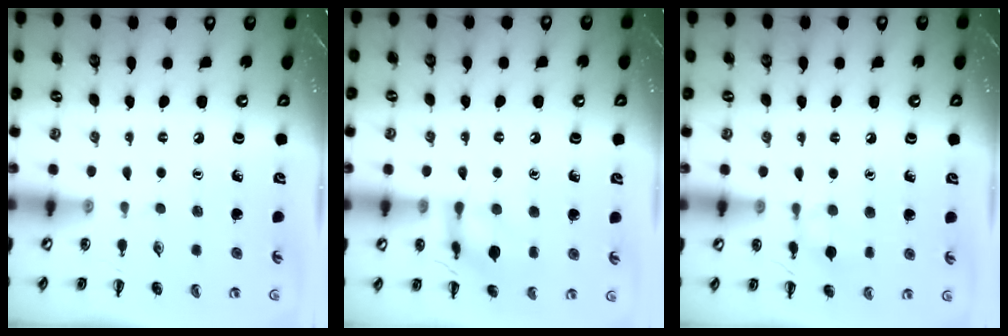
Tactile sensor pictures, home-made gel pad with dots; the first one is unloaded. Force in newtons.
{"total": 11.1, "press": 11.1, "slide": 0.7}
{"total": 6.6, "press": 6.4, "slide": 1.9}